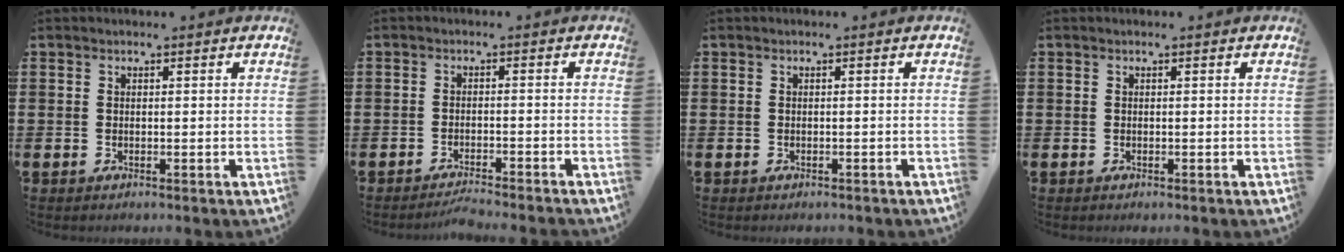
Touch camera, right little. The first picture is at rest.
{"total": 1.9, "force": [-1.8, -0.2, 0.5], "torque": [-0.008, 0.003, -0.035]}
{"total": 0.0}
{"total": 0.0}